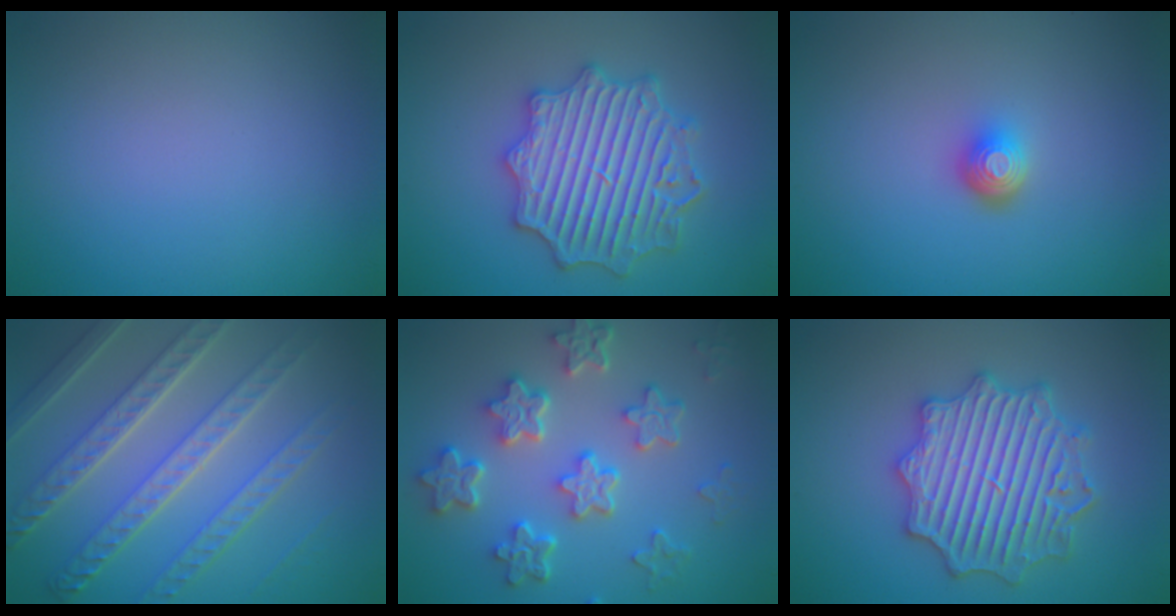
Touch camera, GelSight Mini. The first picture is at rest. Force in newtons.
{"total": 6.7, "press": 6.6, "slide": 1.2}
{"total": 2.2, "press": 1.5, "slide": 1.6}
{"total": 8.2, "press": 6.4, "slide": 5.1}
{"total": 6.5, "press": 5.1, "slide": 4.1}
{"total": 6.7, "press": 6.6, "slide": 1.2}